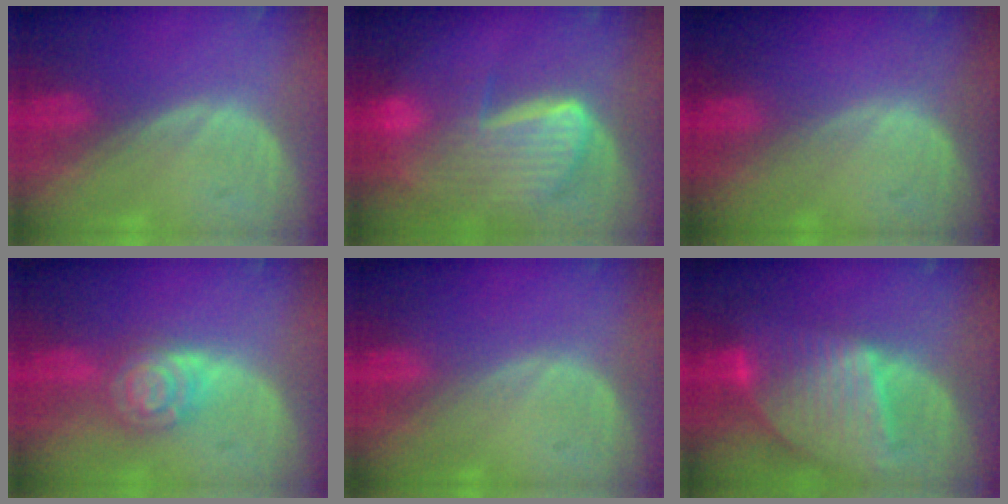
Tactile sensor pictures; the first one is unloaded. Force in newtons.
{"total": 9.4, "press": 8.1, "slide": 4.8}
{"total": 0.0}
{"total": 6.2, "press": 6.2, "slide": 0.4}
{"total": 0.0}
{"total": 9.5, "press": 8.2, "slide": 4.8}